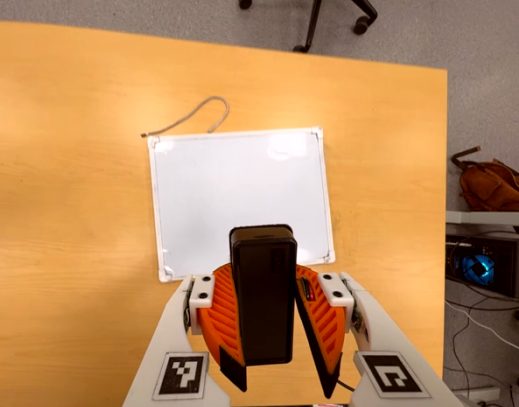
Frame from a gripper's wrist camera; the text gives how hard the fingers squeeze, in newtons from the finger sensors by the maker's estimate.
{"total": 7.9, "left": 8.7, "right": 7.1}